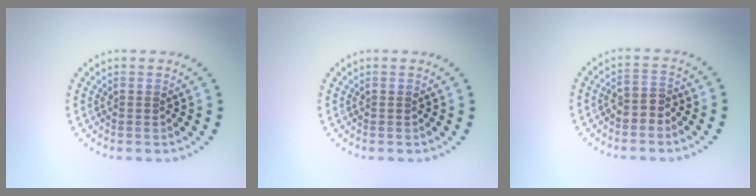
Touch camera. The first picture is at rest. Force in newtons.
{"total": 0.0}
{"total": 1.8, "press": 1.6, "slide": 0.8}